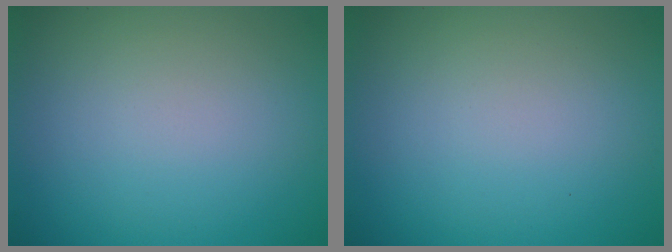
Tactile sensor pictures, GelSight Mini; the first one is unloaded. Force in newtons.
{"total": 0.0}